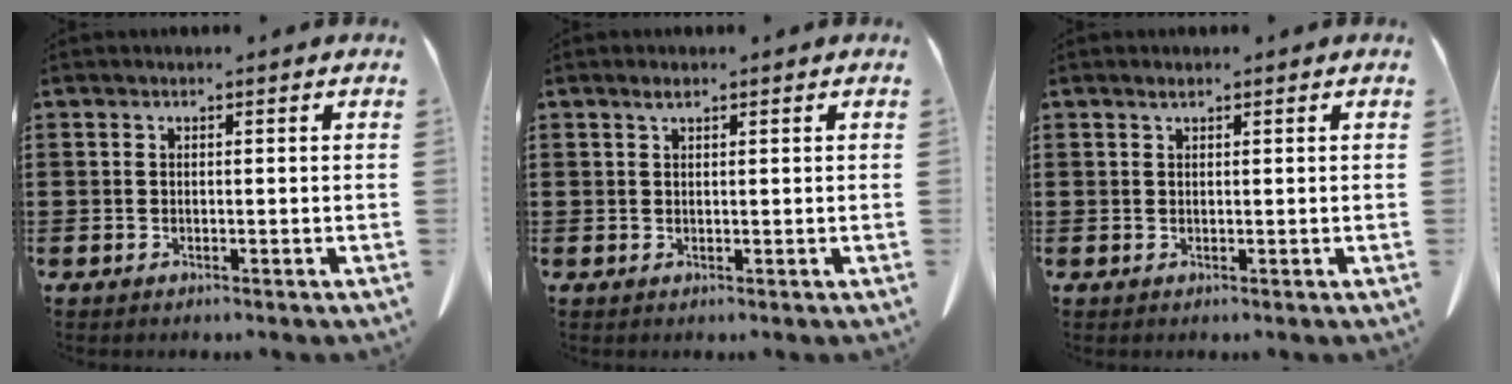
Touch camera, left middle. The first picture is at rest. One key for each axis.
{"total": 1.3, "fx": 0.8, "fy": 0.4, "fz": 0.9, "tx": -0.020, "ty": -0.001, "tz": 0.015}
{"total": 0.8, "fx": 0.5, "fy": 0.1, "fz": 0.5, "tx": -0.012, "ty": -0.001, "tz": 0.010}